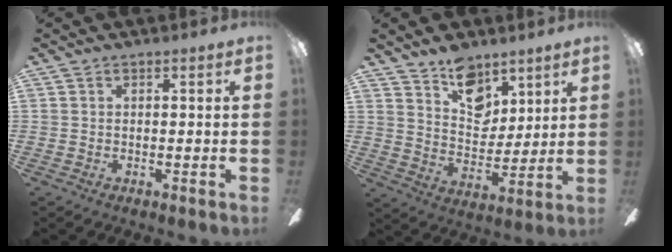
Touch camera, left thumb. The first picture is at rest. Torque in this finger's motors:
{"motor_torque": [0.12, 0.22, -0.07, -0.22, 0.02]}